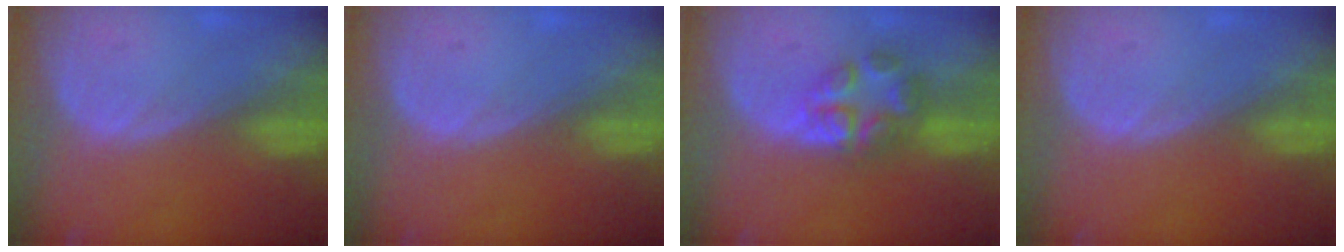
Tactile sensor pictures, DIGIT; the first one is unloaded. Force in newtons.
{"total": 0.0}
{"total": 5.7, "press": 5.5, "slide": 1.2}
{"total": 0.0}